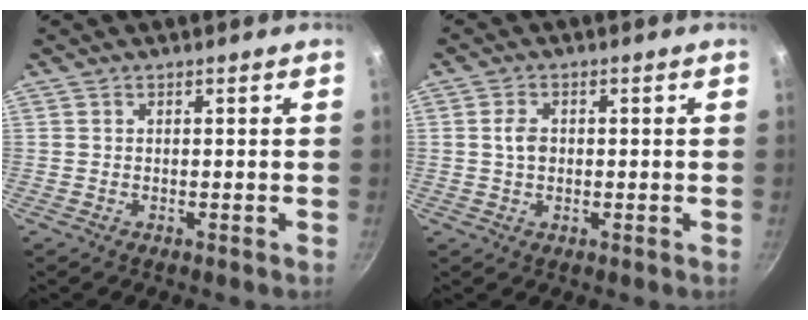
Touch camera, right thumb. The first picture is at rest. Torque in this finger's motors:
{"motor_torque": [-0.10, 0.02, -0.02, 0.35, 0.00]}